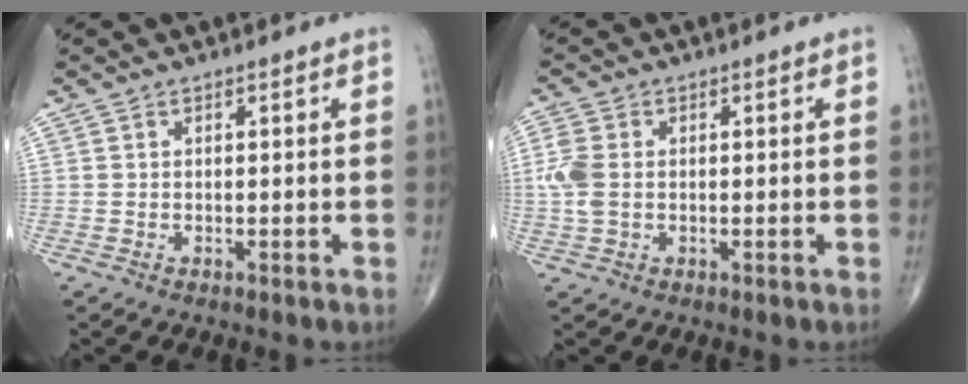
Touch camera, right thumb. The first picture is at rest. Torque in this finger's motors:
{"motor_torque": [0.09, 0.08, 0.45, 0.22, 0.05]}